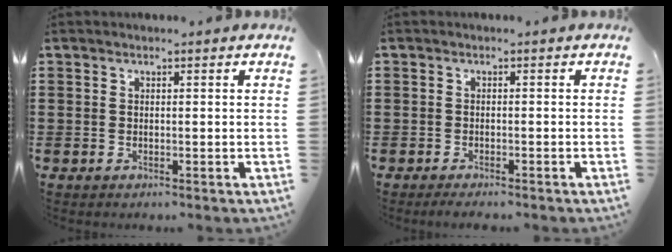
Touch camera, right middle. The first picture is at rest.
{"total": 1.2, "force": [-1.2, 0.0, 0.3], "torque": [-0.009, -0.003, -0.022]}